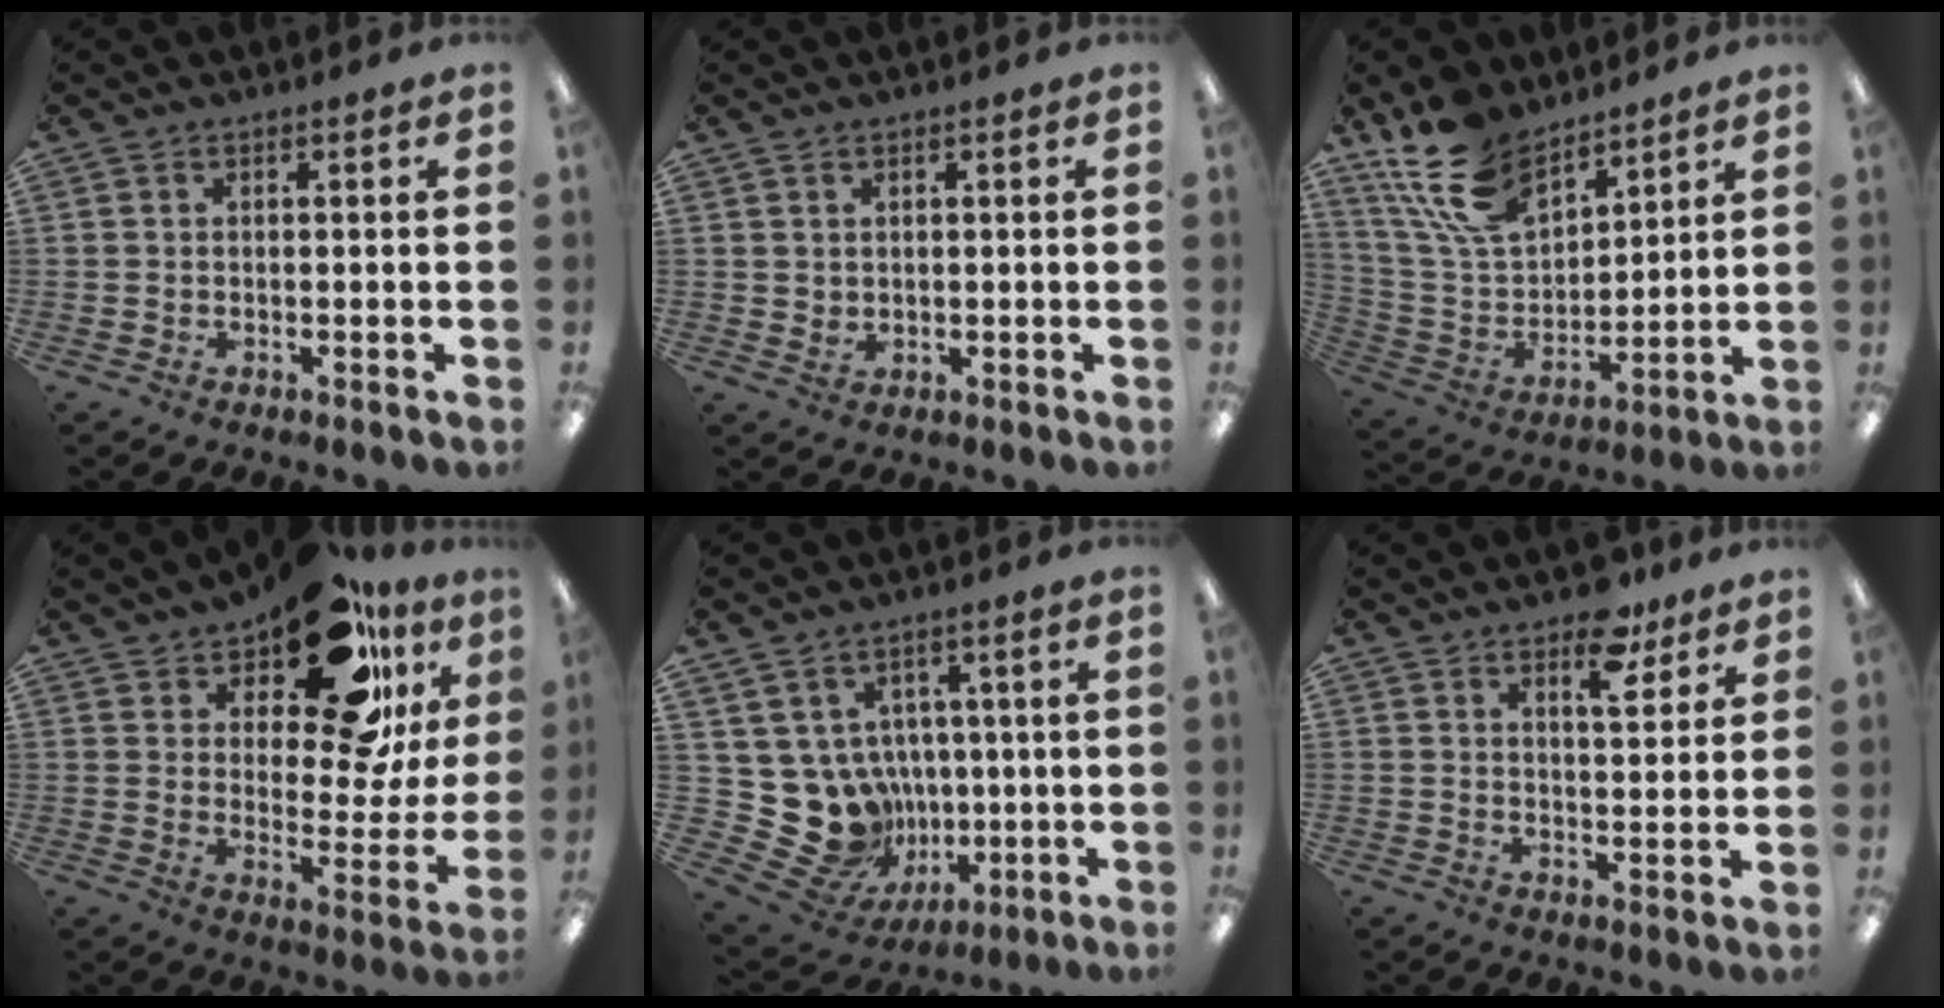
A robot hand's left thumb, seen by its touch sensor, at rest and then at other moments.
{"total": 1.8, "force": [1.3, 1.2, 0.3], "torque": [0.001, -0.003, 0.023]}
{"total": 18.2, "force": [12.1, 9.3, 9.8], "torque": [-0.214, -0.046, 0.227]}
{"total": 19.4, "force": [14.0, 7.2, 11.4], "torque": [-0.177, -0.091, 0.233]}
{"total": 14.4, "force": [-1.7, 13.6, 4.6], "torque": [-0.115, -0.017, 0.005]}
{"total": 9.2, "force": [6.1, 4.1, 5.5], "torque": [-0.060, -0.034, 0.098]}